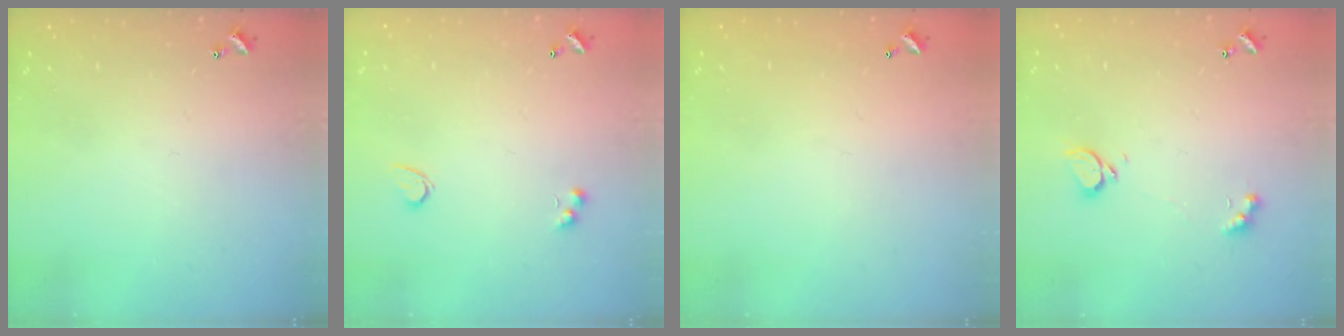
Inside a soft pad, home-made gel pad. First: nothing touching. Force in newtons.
{"total": 2.8, "press": 2.6, "slide": 1.2}
{"total": 2.7, "press": 2.7, "slide": 0.1}
{"total": 1.9, "press": 1.9, "slide": 0.5}